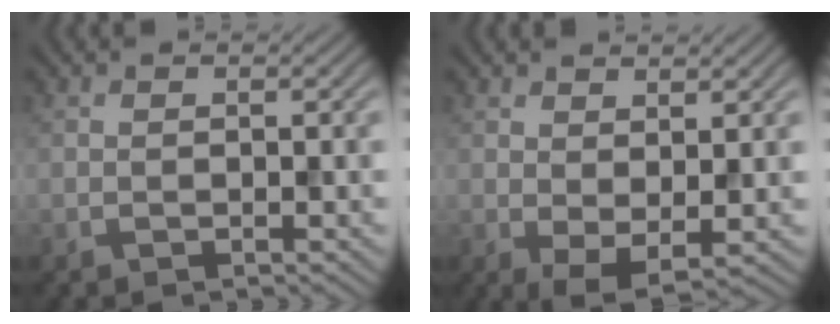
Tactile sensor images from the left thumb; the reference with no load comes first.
{"total": 3.1, "force": [1.0, 1.3, 2.6], "torque": [-0.054, -0.005, 0.022]}